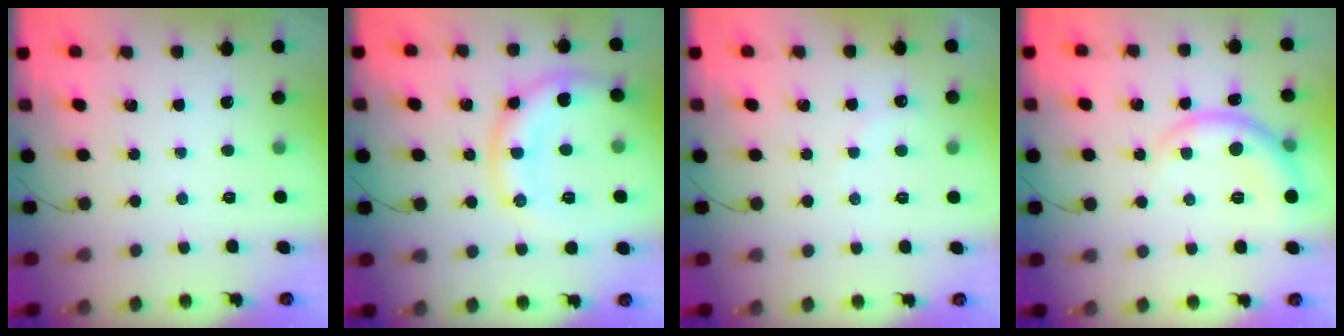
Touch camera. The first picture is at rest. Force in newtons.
{"total": 12.2, "press": 12.2, "slide": 0.6}
{"total": 5.6, "press": 5.4, "slide": 1.4}
{"total": 7.4, "press": 7.3, "slide": 0.9}